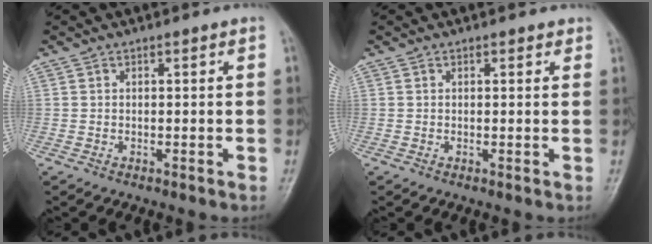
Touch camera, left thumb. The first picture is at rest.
{"total": 1.1, "force": [0.9, 0.6, 0.4], "torque": [0.004, -0.003, 0.005]}